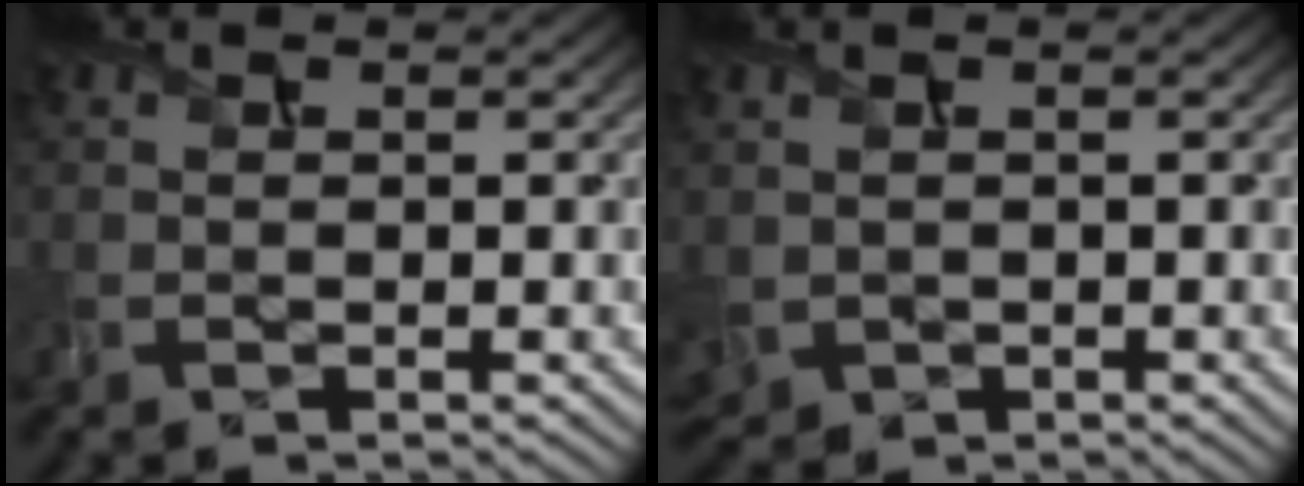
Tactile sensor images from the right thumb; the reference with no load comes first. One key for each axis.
{"total": 2.6, "fx": 0.0, "fy": 2.2, "fz": 1.3, "tx": -0.048, "ty": -0.011, "tz": 0.006}